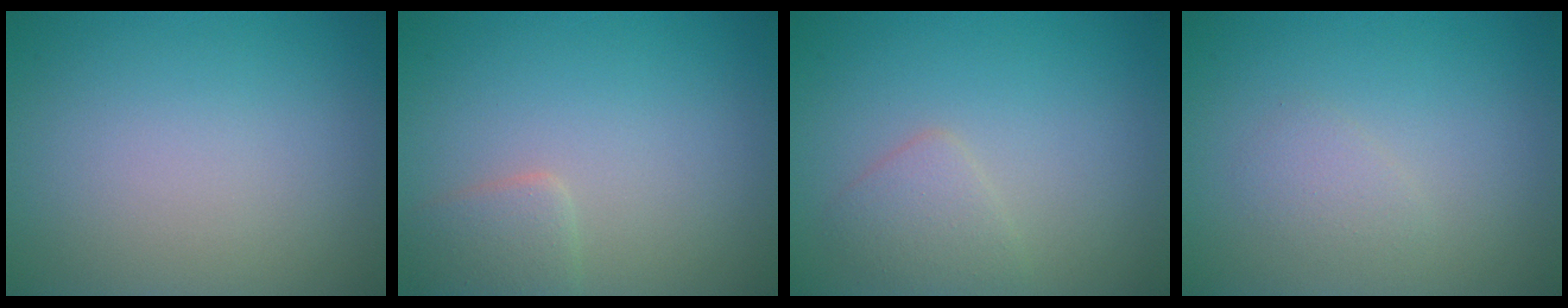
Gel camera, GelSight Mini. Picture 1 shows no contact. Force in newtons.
{"total": 1.9, "press": 1.9, "slide": 0.1}
{"total": 1.9, "press": 1.9, "slide": 0.2}
{"total": 1.1, "press": 1.1, "slide": 0.1}